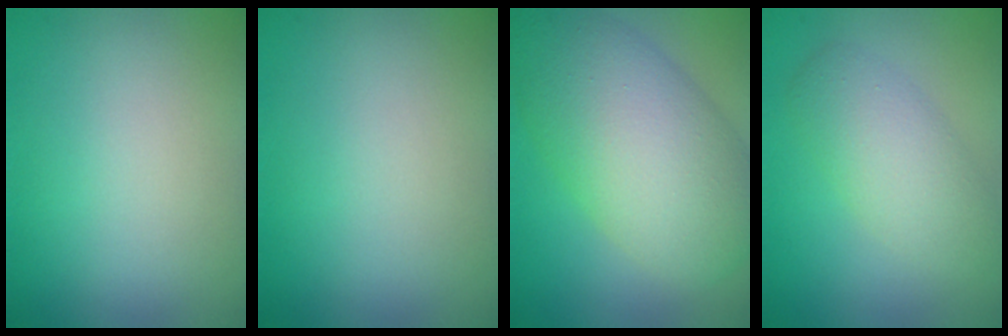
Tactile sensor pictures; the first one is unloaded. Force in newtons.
{"total": 0.0}
{"total": 10.9, "press": 10.9, "slide": 0.1}
{"total": 4.1, "press": 4.1, "slide": 0.1}